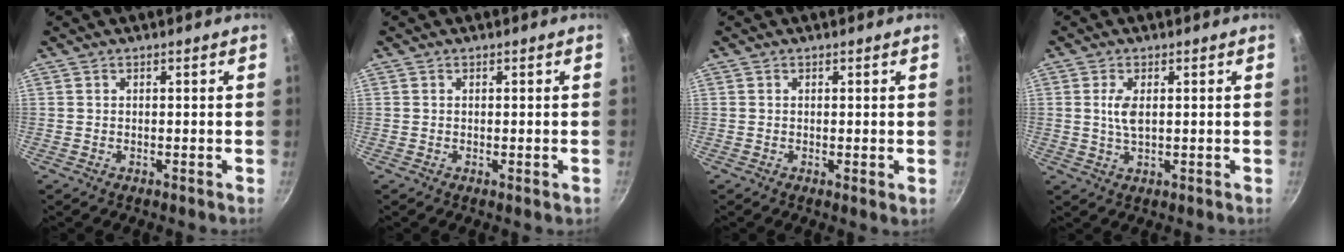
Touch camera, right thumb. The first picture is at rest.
{"total": 1.1, "force": [-0.3, 0.3, 1.0], "torque": [-0.011, -0.003, -0.002]}
{"total": 1.2, "force": [0.0, 0.2, 1.2], "torque": [-0.023, -0.007, 0.000]}
{"total": 3.8, "force": [0.7, 1.7, 3.3], "torque": [-0.073, -0.004, 0.017]}